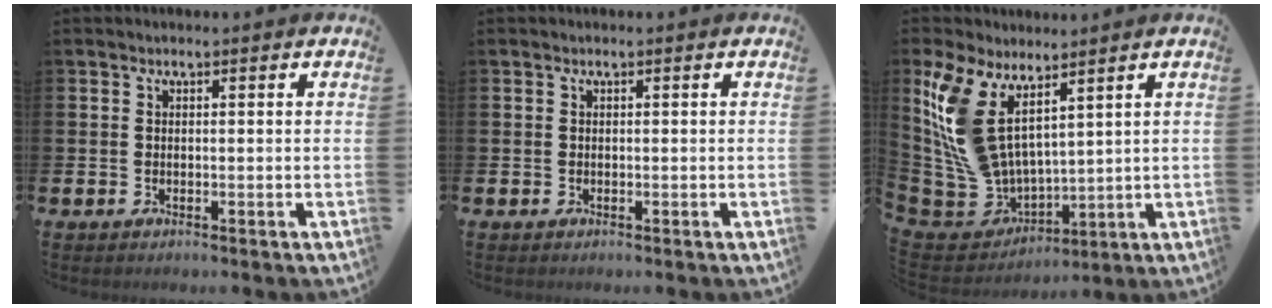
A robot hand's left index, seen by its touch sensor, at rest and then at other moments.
{"total": 0.0}
{"total": 10.4, "force": [6.3, 5.5, 6.2], "torque": [-0.164, -0.034, 0.121]}